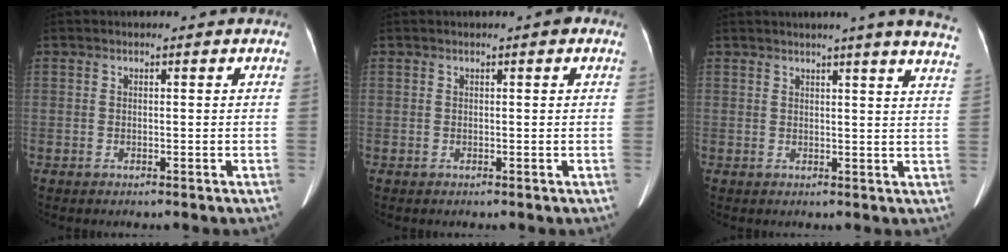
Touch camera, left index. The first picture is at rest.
{"total": 0.9, "force": [0.5, 0.2, 0.8], "torque": [-0.013, 0.003, 0.003]}
{"total": 14.0, "force": [12.1, -0.9, 7.0], "torque": [-0.091, -0.040, 0.123]}